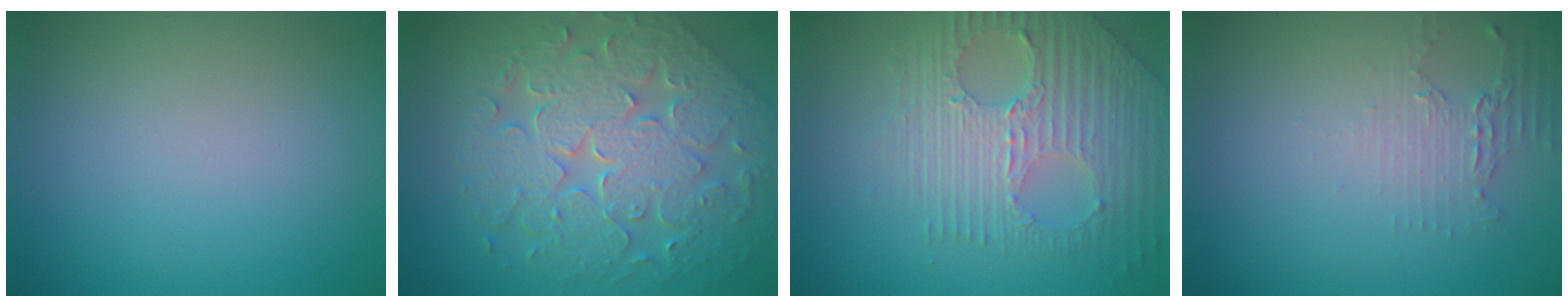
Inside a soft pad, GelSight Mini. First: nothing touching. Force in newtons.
{"total": 9.3, "press": 6.6, "slide": 6.5}
{"total": 7.2, "press": 5.0, "slide": 5.3}
{"total": 2.2, "press": 1.6, "slide": 1.5}